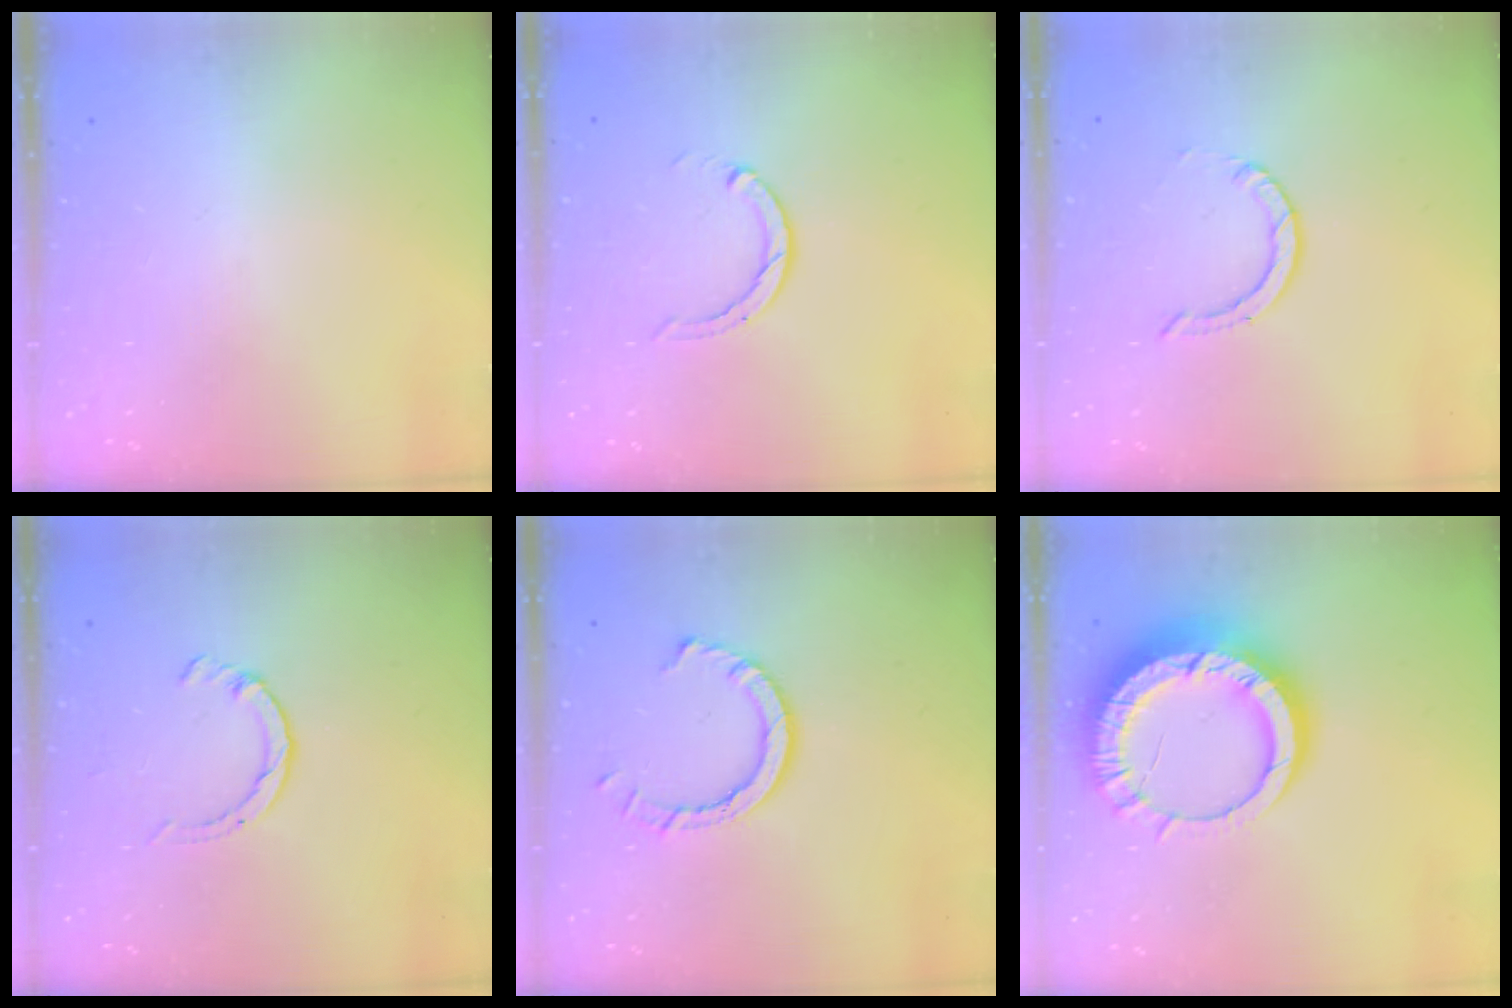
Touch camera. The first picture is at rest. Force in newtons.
{"total": 2.0, "press": 2.0, "slide": 0.3}
{"total": 0.8, "press": 0.8, "slide": 0.1}
{"total": 2.6, "press": 2.6, "slide": 0.4}
{"total": 7.9, "press": 7.9, "slide": 0.5}
{"total": 16.0, "press": 16.0, "slide": 1.4}